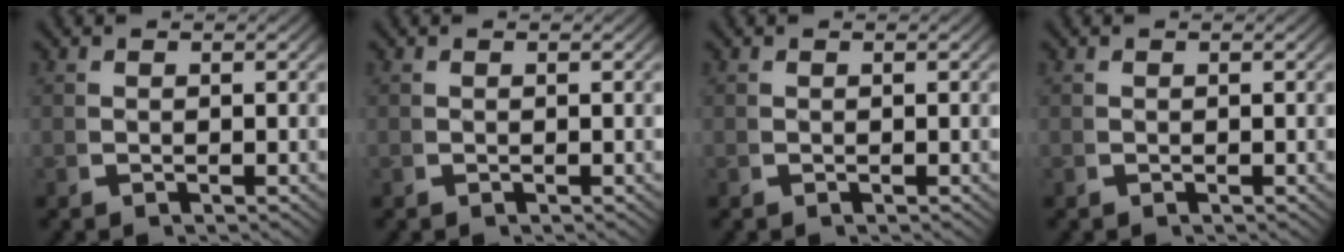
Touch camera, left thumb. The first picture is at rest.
{"total": 0.0}
{"total": 0.0}
{"total": 0.0}